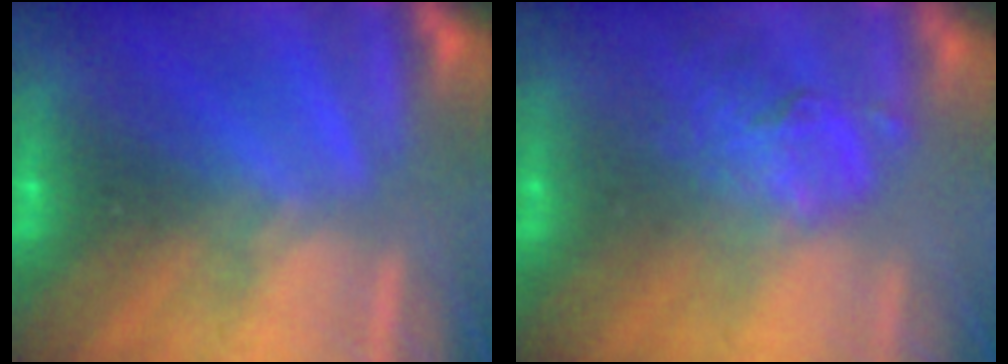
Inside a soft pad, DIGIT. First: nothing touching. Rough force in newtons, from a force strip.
{"total": 1.8}